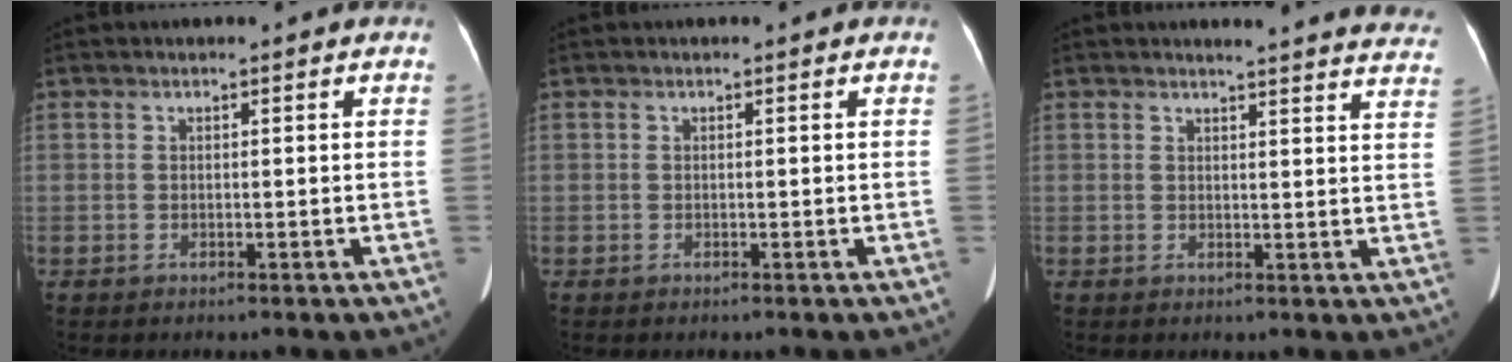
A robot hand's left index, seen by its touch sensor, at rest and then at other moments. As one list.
[{"total": 0.0}, {"total": 18.2, "force": [17.4, 1.6, 4.8], "torque": [-0.043, -0.069, 0.176]}]